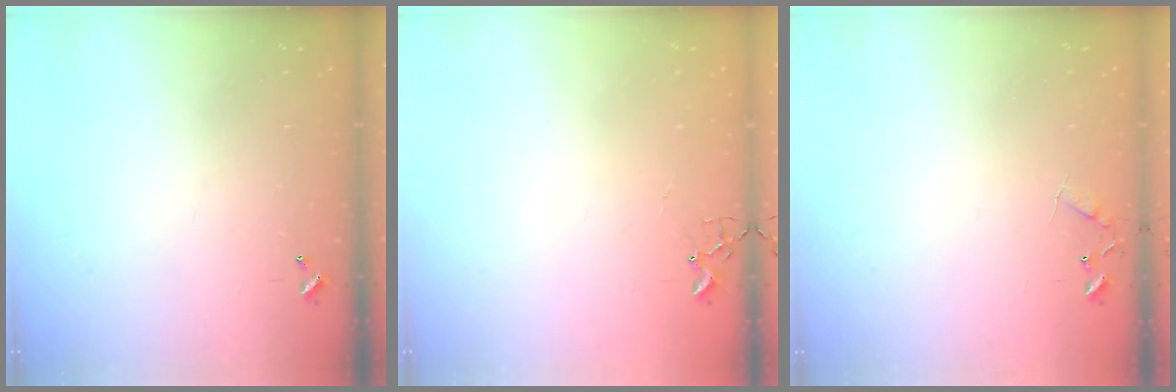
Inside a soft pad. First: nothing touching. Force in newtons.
{"total": 1.9, "press": 1.9, "slide": 0.2}
{"total": 6.5, "press": 6.5, "slide": 0.6}